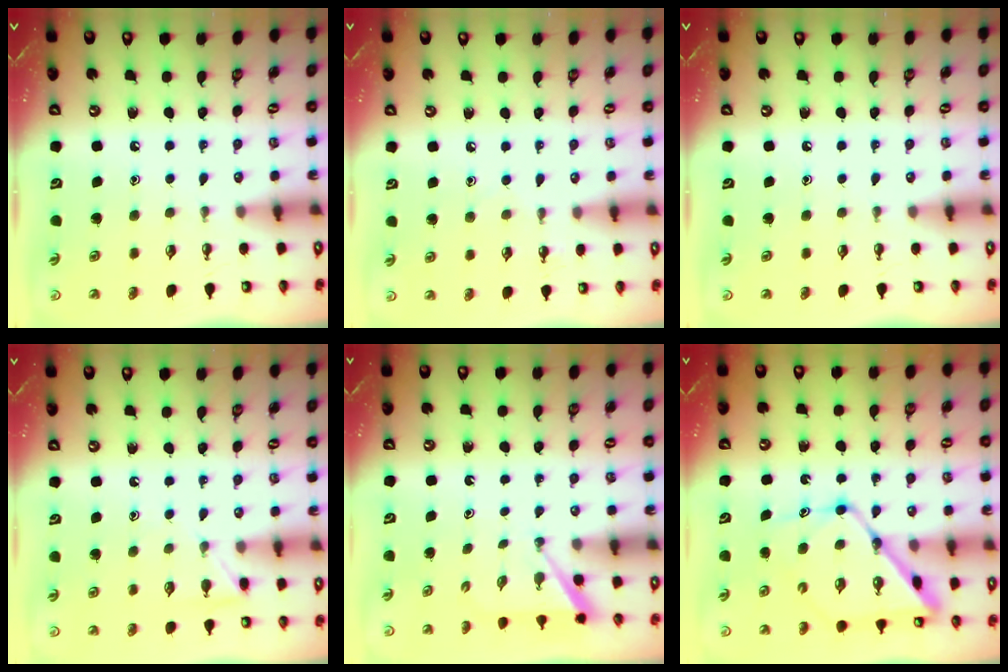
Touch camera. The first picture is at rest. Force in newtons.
{"total": 4.0, "press": 3.9, "slide": 0.5}
{"total": 0.0}
{"total": 5.6, "press": 5.6, "slide": 0.7}
{"total": 2.3, "press": 2.3, "slide": 0.3}
{"total": 14.2, "press": 14.1, "slide": 1.4}